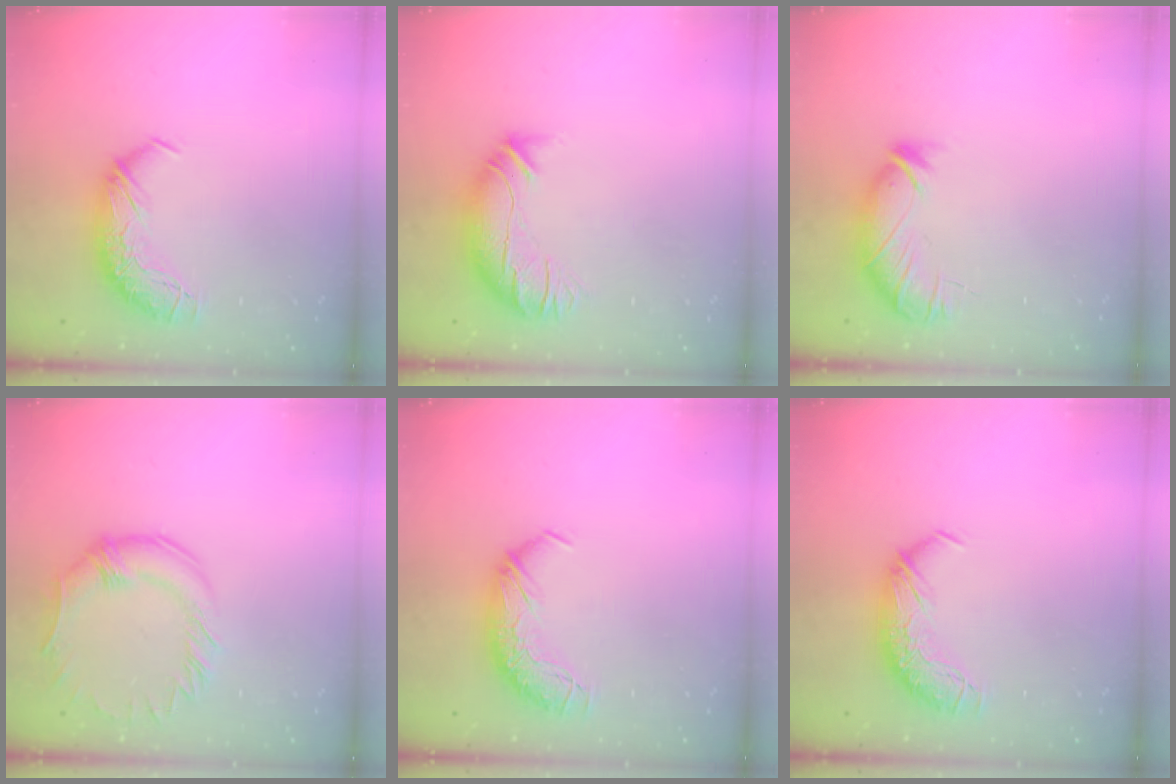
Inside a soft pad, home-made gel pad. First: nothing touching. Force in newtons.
{"total": 2.5, "press": 0.8, "slide": 2.4}
{"total": 3.7, "press": 3.6, "slide": 0.8}
{"total": 2.6, "press": 2.5, "slide": 0.9}
{"total": 0.0}
{"total": 0.0}